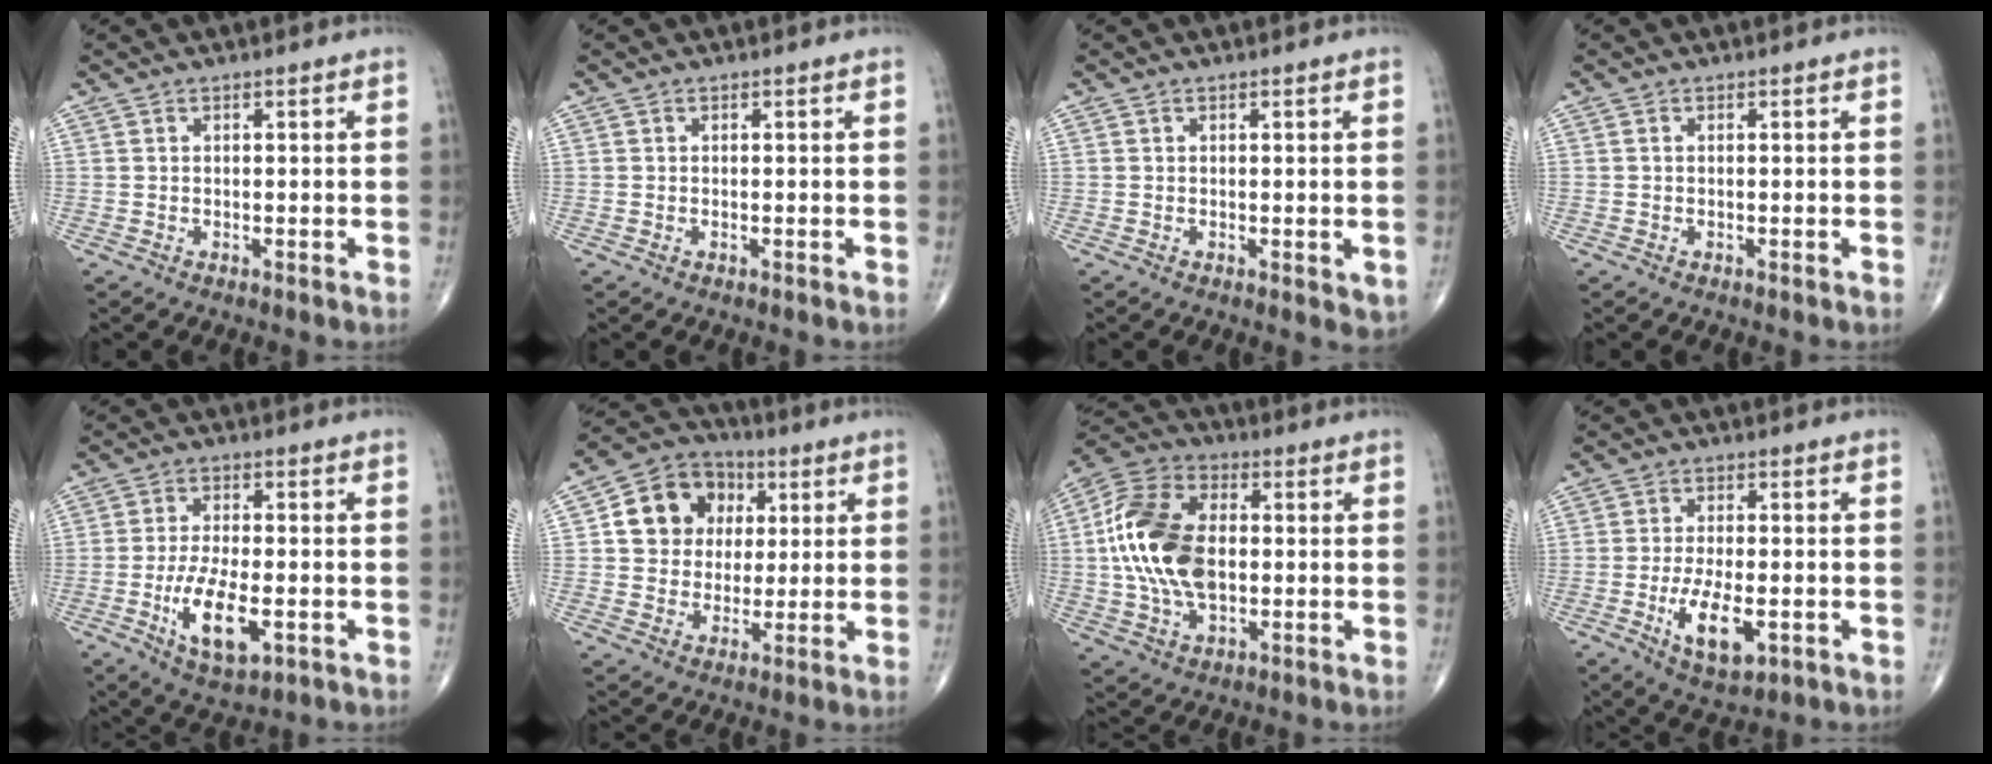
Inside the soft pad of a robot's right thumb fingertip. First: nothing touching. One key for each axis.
{"total": 0.0}
{"total": 2.6, "fx": -0.4, "fy": 1.2, "fz": 2.3, "tx": -0.019, "ty": -0.006, "tz": -0.005}
{"total": 0.0}
{"total": 10.5, "fx": -3.0, "fy": 4.4, "fz": 9.1, "tx": -0.165, "ty": -0.003, "tz": -0.048}
{"total": 12.9, "fx": 3.0, "fy": 11.1, "fz": 5.9, "tx": -0.063, "ty": 0.006, "tz": 0.045}
{"total": 18.2, "fx": 0.2, "fy": 11.1, "fz": 14.4, "tx": -0.288, "ty": 0.016, "tz": 0.002}
{"total": 9.1, "fx": -2.6, "fy": 4.0, "fz": 7.8, "tx": -0.138, "ty": -0.006, "tz": -0.038}